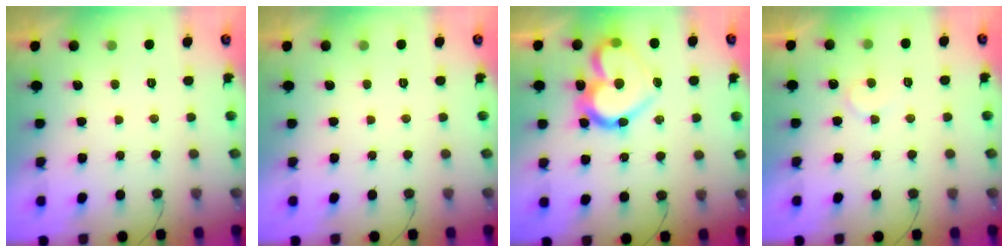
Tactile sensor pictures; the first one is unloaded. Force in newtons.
{"total": 0.0}
{"total": 19.0, "press": 19.0, "slide": 1.6}
{"total": 7.1, "press": 7.1, "slide": 0.6}